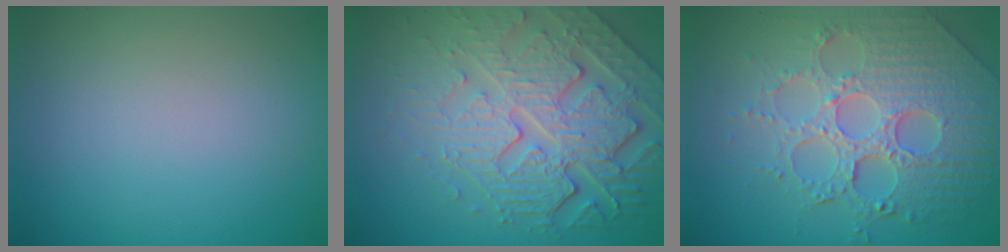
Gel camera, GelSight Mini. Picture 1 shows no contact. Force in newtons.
{"total": 7.3, "press": 5.8, "slide": 4.5}
{"total": 8.1, "press": 6.0, "slide": 5.5}